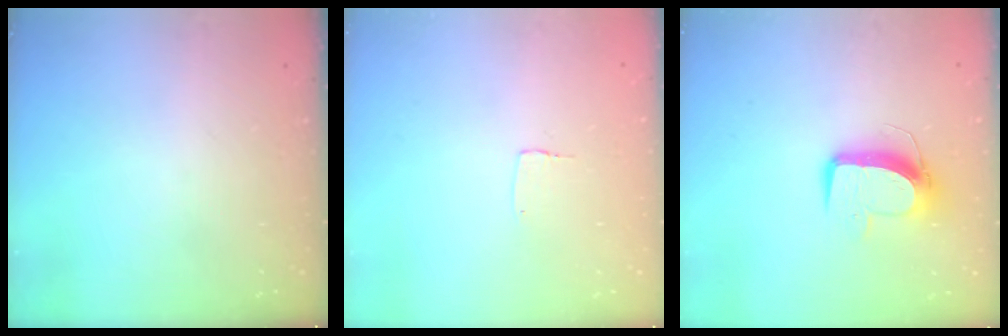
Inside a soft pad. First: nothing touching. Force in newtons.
{"total": 3.3, "press": 3.3, "slide": 0.1}
{"total": 9.8, "press": 9.8, "slide": 0.5}